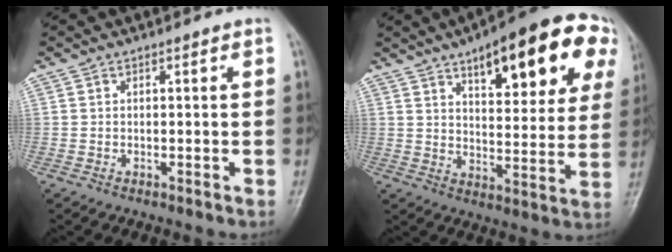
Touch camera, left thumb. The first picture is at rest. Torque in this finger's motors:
{"motor_torque": [1.87, 1.89, 1.77, -1.00, 0.14]}